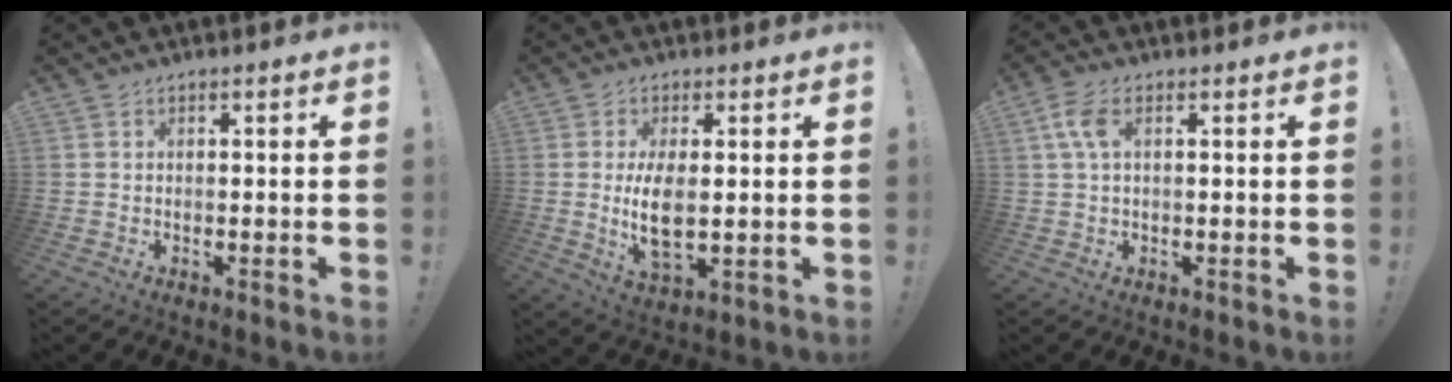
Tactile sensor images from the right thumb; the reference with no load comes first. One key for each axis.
{"total": 8.8, "fx": 0.3, "fy": 3.8, "fz": 7.9, "tx": -0.155, "ty": -0.019, "tz": 0.003}
{"total": 5.5, "fx": 1.4, "fy": 2.8, "fz": 4.6, "tx": -0.102, "ty": 0.008, "tz": 0.027}